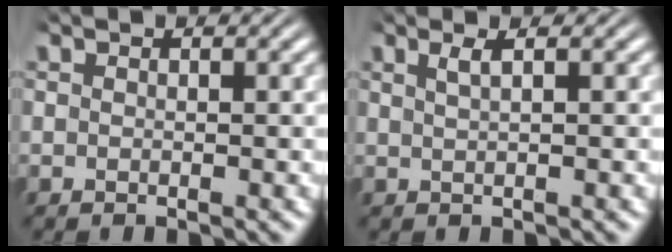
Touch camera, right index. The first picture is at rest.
{"total": 1.3, "force": [0.6, -0.4, 1.1], "torque": [-0.014, 0.003, 0.014]}